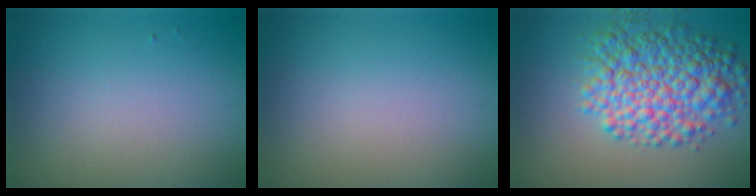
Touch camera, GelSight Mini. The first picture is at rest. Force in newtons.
{"total": 0.0}
{"total": 7.7, "press": 7.7, "slide": 0.2}